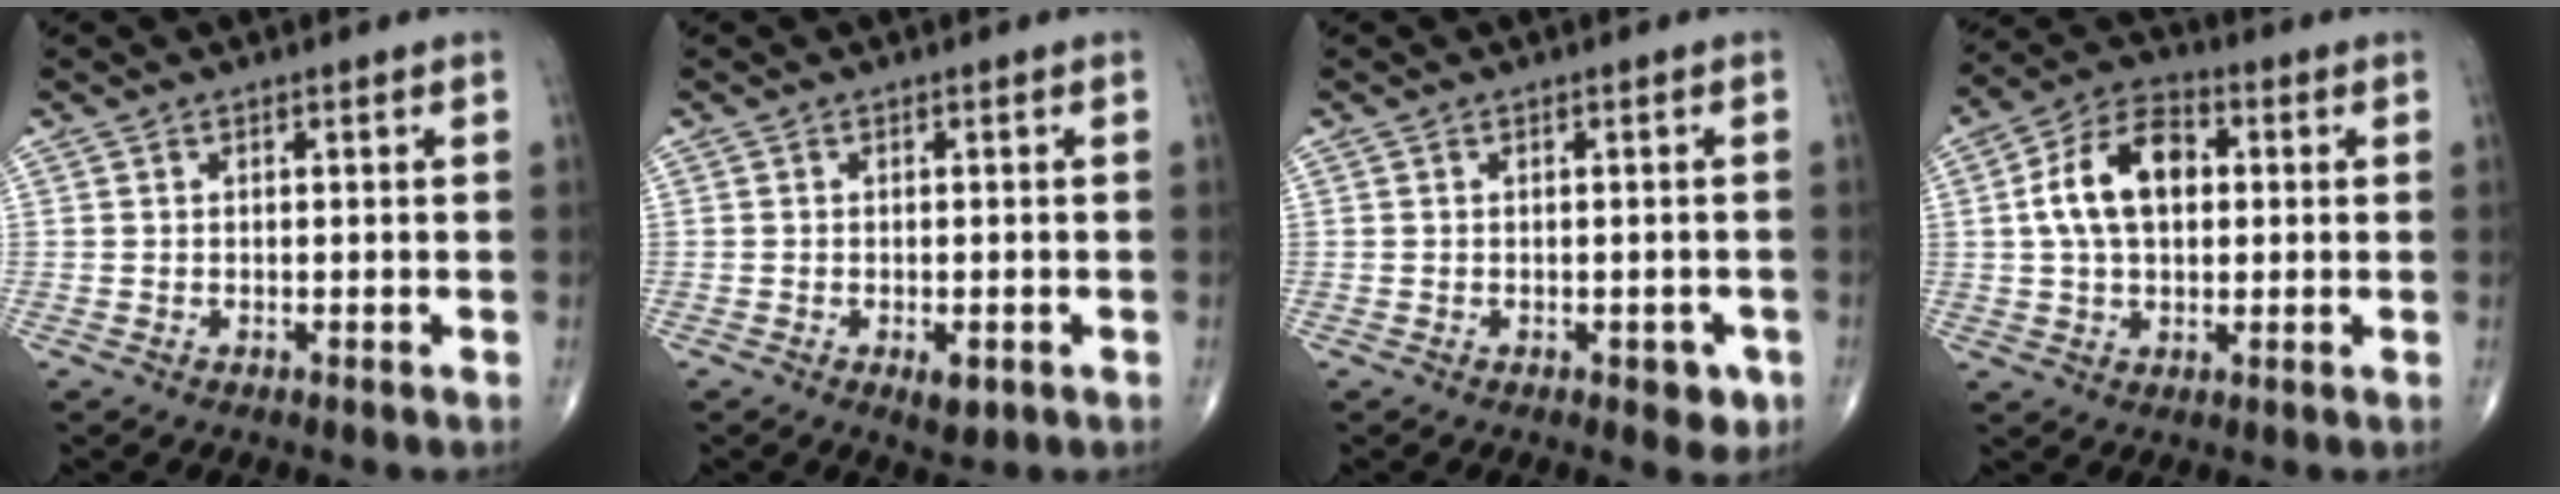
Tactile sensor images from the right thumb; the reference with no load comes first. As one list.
[{"total": 2.8, "force": [-1.1, 1.3, 2.3], "torque": [-0.029, -0.002, -0.011]}, {"total": 3.2, "force": [-1.3, 1.7, 2.3], "torque": [-0.010, 0.004, -0.012]}, {"total": 12.6, "force": [1.7, 7.9, 9.7], "torque": [-0.166, 0.022, 0.023]}]